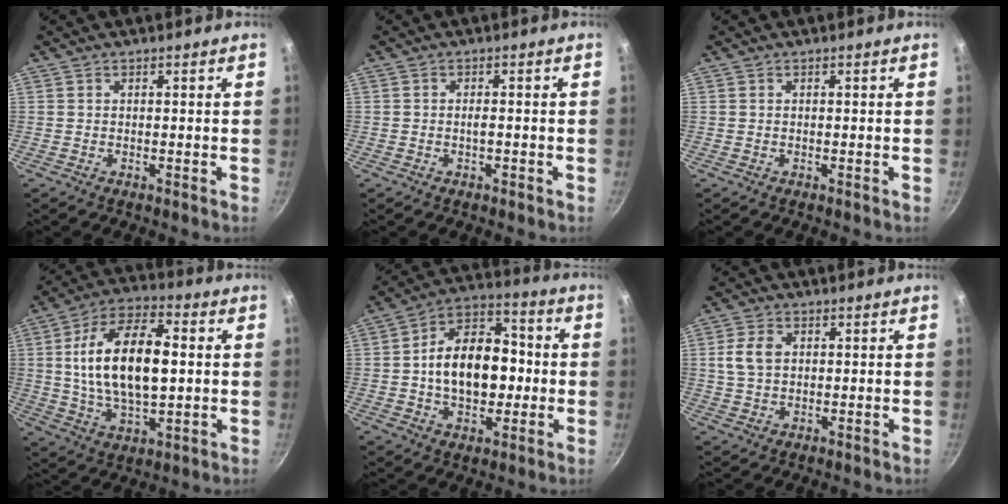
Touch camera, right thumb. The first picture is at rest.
{"total": 1.0, "force": [-0.4, 0.5, 0.8], "torque": [-0.011, 0.002, -0.009]}
{"total": 0.0}
{"total": 19.4, "force": [1.9, 9.6, 16.8], "torque": [-0.288, 0.011, 0.033]}
{"total": 16.9, "force": [-0.6, 10.8, 12.9], "torque": [-0.175, 0.034, -0.013]}
{"total": 5.3, "force": [1.0, 3.7, 3.6], "torque": [-0.073, 0.003, 0.020]}